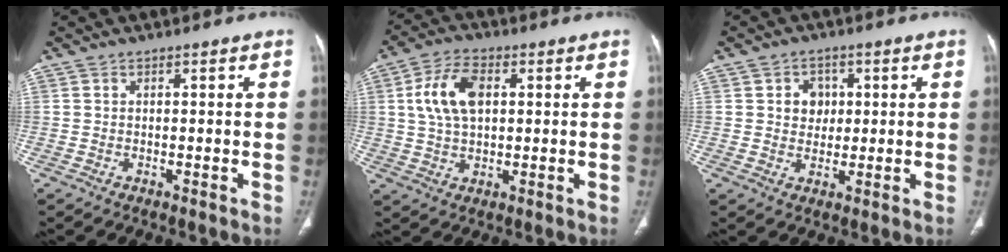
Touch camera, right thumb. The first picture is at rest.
{"total": 9.7, "force": [2.2, 5.7, 7.6], "torque": [-0.146, 0.007, 0.041]}
{"total": 4.5, "force": [1.0, 3.8, 2.0], "torque": [-0.004, 0.000, 0.014]}